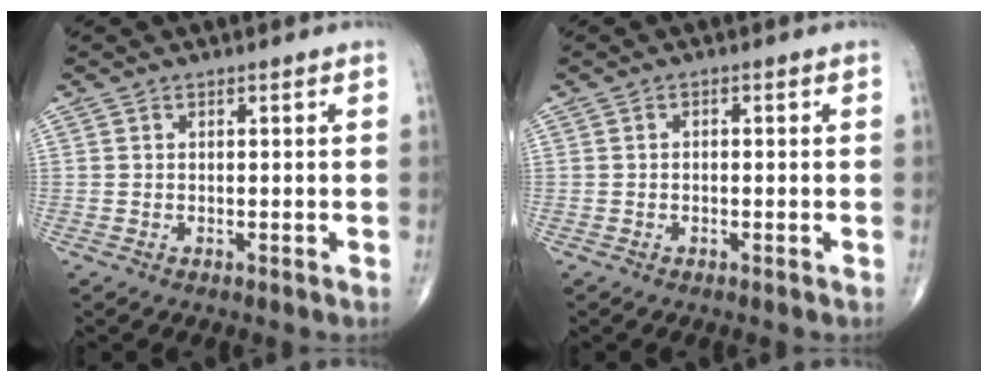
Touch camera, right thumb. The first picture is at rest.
{"total": 0.6, "force": [-0.2, 0.4, 0.4], "torque": [-0.006, 0.002, -0.006]}